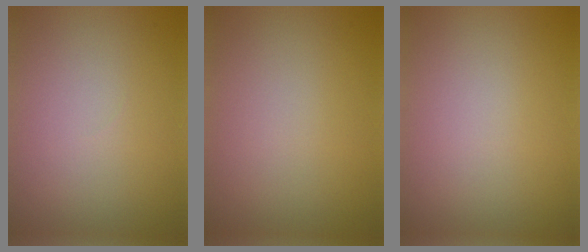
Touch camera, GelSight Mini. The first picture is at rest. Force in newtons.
{"total": 0.0}
{"total": 0.0}